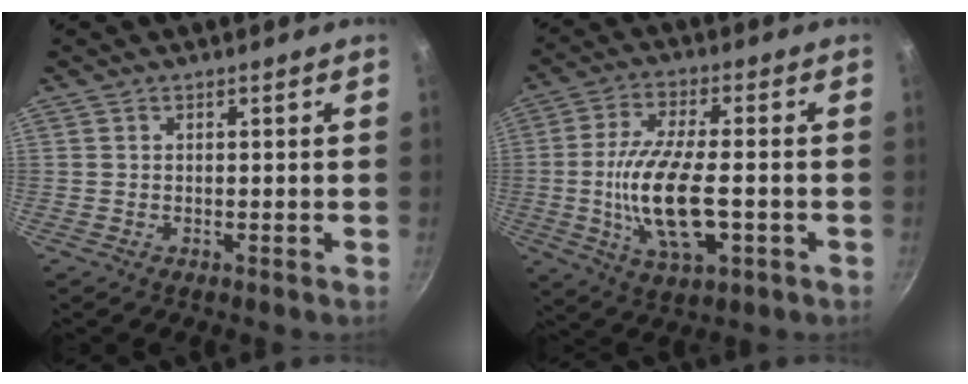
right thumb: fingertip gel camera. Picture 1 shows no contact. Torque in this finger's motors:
{"motor_torque": [2.49, 2.52, 2.08, -0.04, 0.40]}